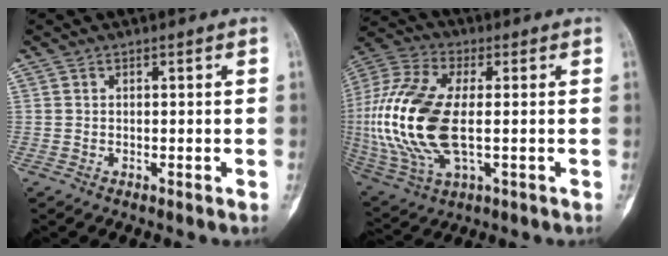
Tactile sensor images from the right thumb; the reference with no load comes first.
{"total": 21.3, "force": [-0.6, 10.4, 18.6], "torque": [-0.420, -0.002, -0.005]}